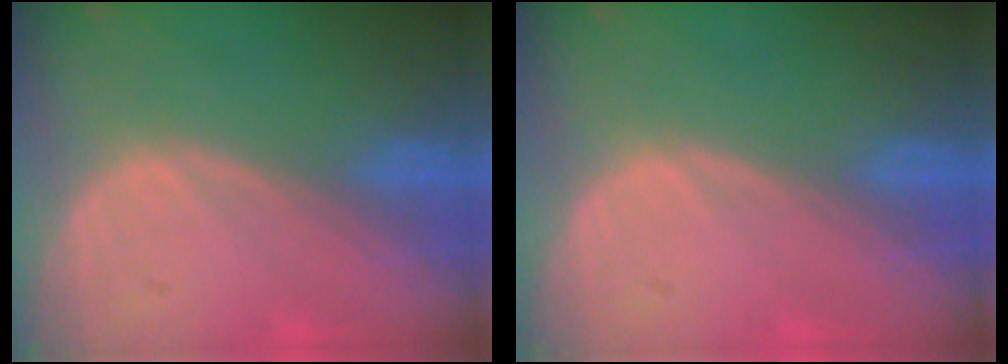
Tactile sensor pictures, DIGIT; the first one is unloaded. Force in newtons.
{"total": 0.0}